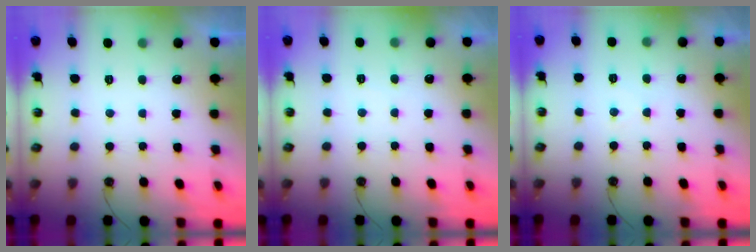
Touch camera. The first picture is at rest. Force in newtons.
{"total": 3.2, "press": 3.1, "slide": 0.5}
{"total": 2.5, "press": 2.5, "slide": 0.4}